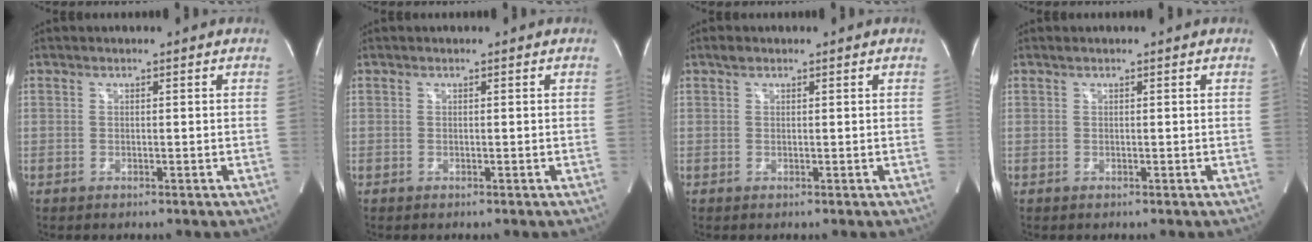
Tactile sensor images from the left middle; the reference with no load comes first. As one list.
[{"total": 0.0}, {"total": 0.8, "force": [0.6, 0.4, 0.3], "torque": [-0.010, 0.010, 0.011]}, {"total": 0.0}]